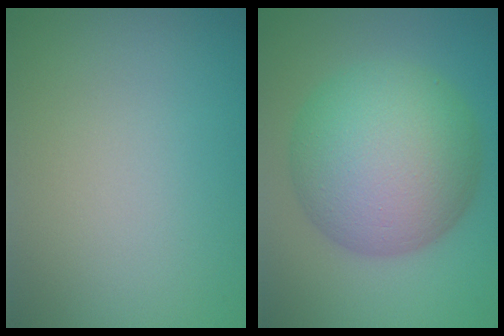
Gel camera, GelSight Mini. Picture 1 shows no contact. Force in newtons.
{"total": 12.3, "press": 12.3, "slide": 0.3}